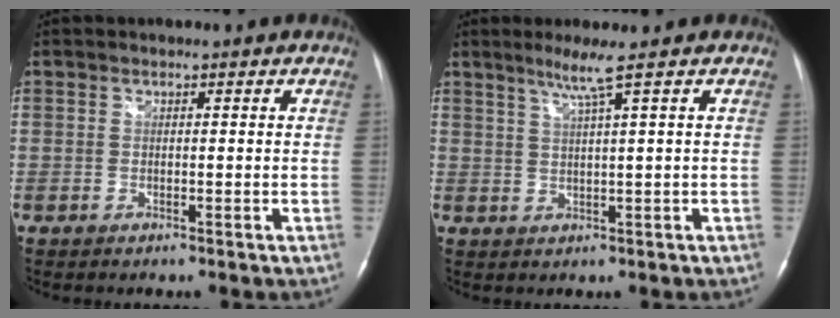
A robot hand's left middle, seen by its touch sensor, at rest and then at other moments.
{"total": 3.7, "force": [2.1, -1.4, 2.7], "torque": [-0.057, -0.008, 0.046]}